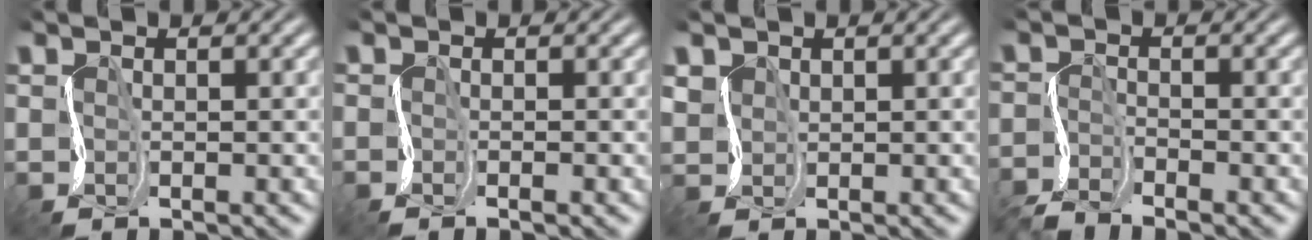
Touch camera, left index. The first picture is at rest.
{"total": 1.0, "force": [-0.9, -0.3, 0.2], "torque": [-0.006, -0.003, -0.024]}
{"total": 1.3, "force": [0.9, 1.0, 0.0], "torque": [-0.014, 0.004, 0.017]}
{"total": 2.9, "force": [-2.9, 0.2, 0.6], "torque": [-0.017, -0.001, -0.068]}